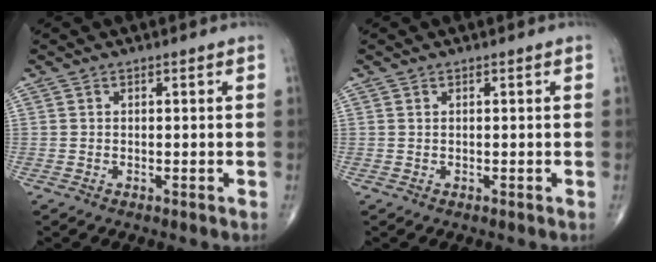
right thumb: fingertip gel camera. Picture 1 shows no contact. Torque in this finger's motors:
{"motor_torque": [-0.25, 0.02, 0.19, 0.44, 0.06]}